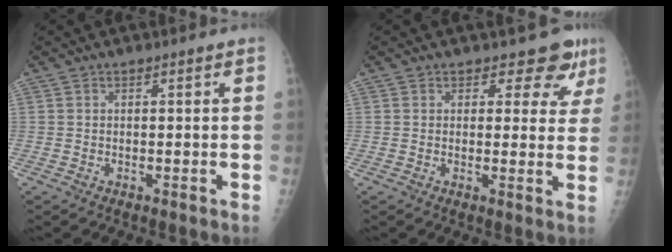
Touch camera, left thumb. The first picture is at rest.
{"total": 5.7, "force": [4.4, 3.4, 1.4], "torque": [0.018, -0.026, 0.038]}